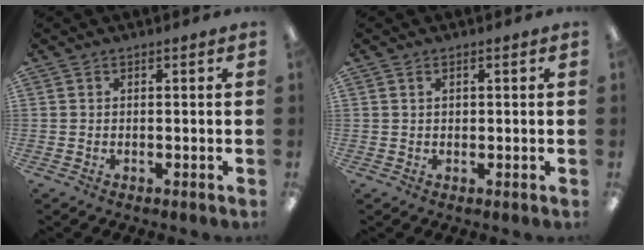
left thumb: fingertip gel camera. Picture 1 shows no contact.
{"total": 1.4, "force": [0.5, 1.0, 0.9], "torque": [-0.019, 0.004, 0.009]}